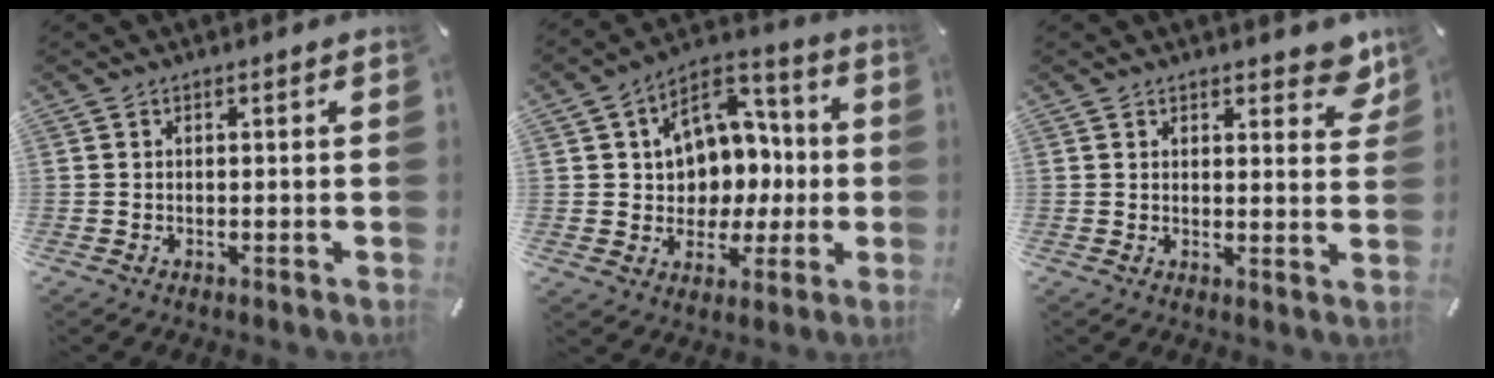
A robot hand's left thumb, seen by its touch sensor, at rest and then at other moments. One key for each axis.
{"total": 12.0, "fx": 1.3, "fy": 11.0, "fz": 4.6, "tx": -0.059, "ty": -0.008, "tz": 0.032}
{"total": 5.3, "fx": 3.8, "fy": 2.7, "fz": 2.6, "tx": -0.011, "ty": -0.026, "tz": 0.061}